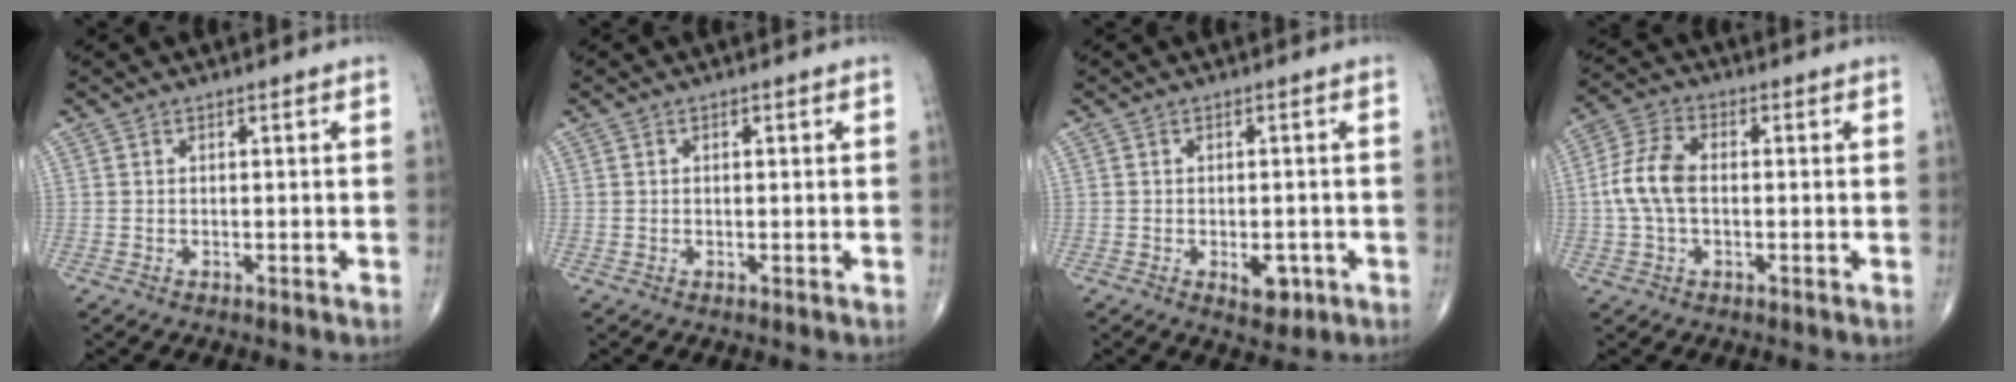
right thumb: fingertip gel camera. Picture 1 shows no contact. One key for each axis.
{"total": 0.5, "fx": 0.2, "fy": 0.3, "fz": 0.4, "tx": -0.009, "ty": 0.001, "tz": 0.002}
{"total": 4.1, "fx": -1.4, "fy": 2.3, "fz": 3.1, "tx": -0.027, "ty": 0.002, "tz": -0.011}
{"total": 8.0, "fx": -0.3, "fy": 4.7, "fz": 6.5, "tx": -0.142, "ty": 0.021, "tz": -0.013}